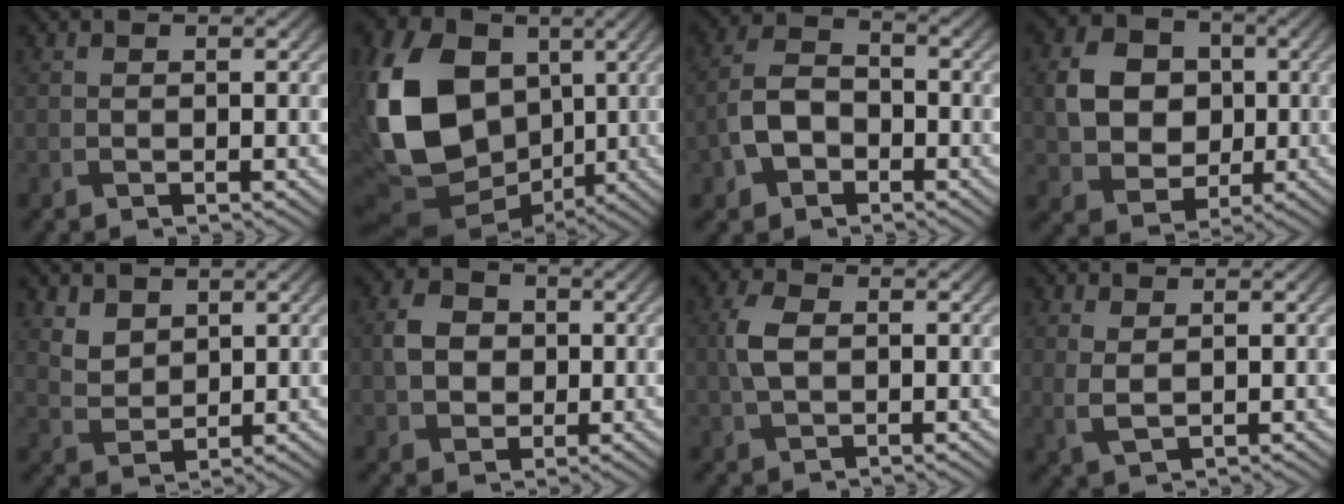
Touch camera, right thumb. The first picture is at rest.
{"total": 18.6, "force": [0.7, 13.7, 12.5], "torque": [-0.302, -0.013, 0.024]}
{"total": 6.1, "force": [-2.3, 4.1, 3.8], "torque": [-0.086, 0.002, -0.052]}
{"total": 8.5, "force": [0.4, 7.1, 4.6], "torque": [-0.100, 0.004, -0.001]}
{"total": 4.2, "force": [2.7, 2.7, 1.7], "torque": [-0.056, -0.017, 0.065]}
{"total": 4.6, "force": [0.3, 3.9, 2.4], "torque": [-0.057, 0.002, -0.002]}
{"total": 4.1, "force": [0.3, 2.7, 3.1], "torque": [-0.079, 0.004, 0.003]}
{"total": 2.3, "force": [1.2, 0.9, 1.7], "torque": [-0.046, -0.005, 0.028]}